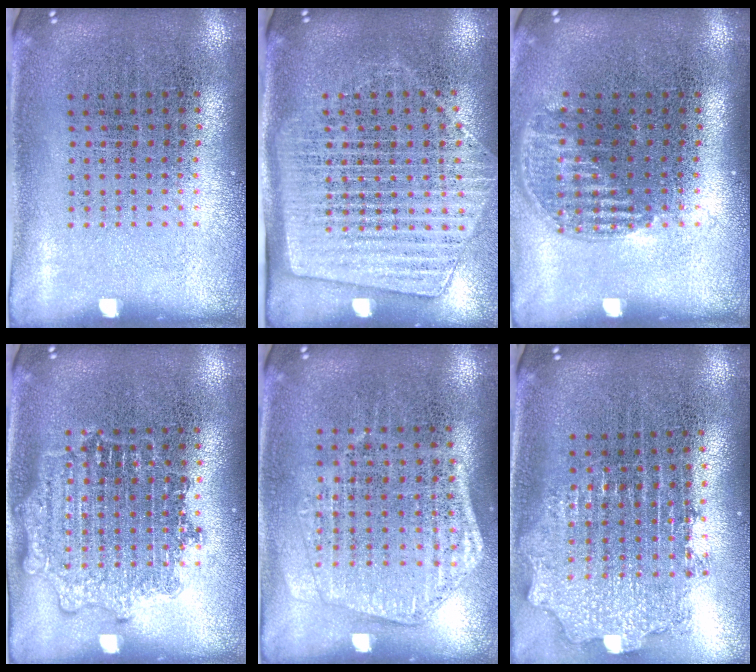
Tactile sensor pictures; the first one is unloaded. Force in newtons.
{"total": 1.7, "press": 1.4, "slide": 1.0}
{"total": 1.2, "press": 1.0, "slide": 0.6}
{"total": 2.6, "press": 2.6, "slide": 0.4}
{"total": 1.4, "press": 1.3, "slide": 0.5}
{"total": 2.0, "press": 1.5, "slide": 1.3}